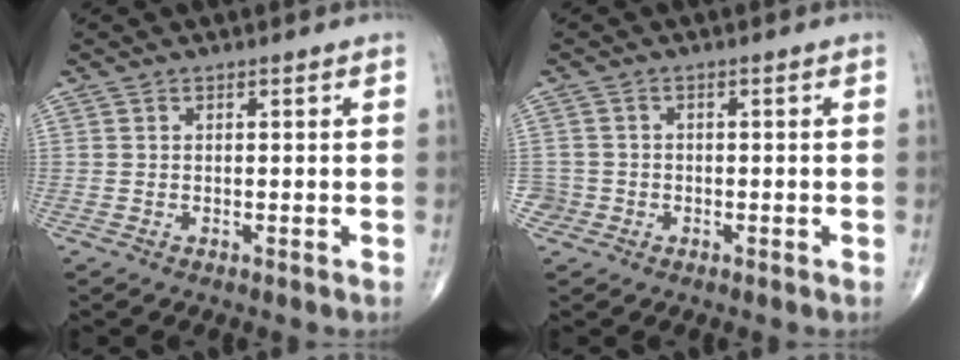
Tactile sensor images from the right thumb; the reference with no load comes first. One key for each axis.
{"total": 2.4, "fx": -0.9, "fy": 2.2, "fz": -0.3, "tx": 0.017, "ty": 0.010, "tz": -0.021}